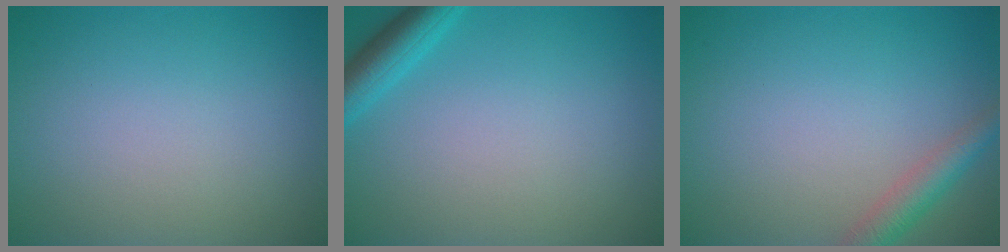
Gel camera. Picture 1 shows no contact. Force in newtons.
{"total": 2.9, "press": 2.9, "slide": 0.2}
{"total": 2.6, "press": 2.6, "slide": 0.2}